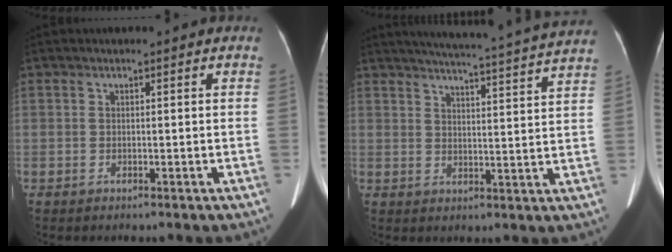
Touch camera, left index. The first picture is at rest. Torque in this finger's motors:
{"motor_torque": [0.58, -1.10, 0.02, 0.07]}